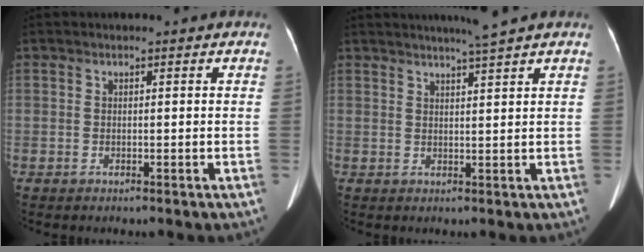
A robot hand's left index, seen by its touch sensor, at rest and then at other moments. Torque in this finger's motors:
{"motor_torque": [0.31, -0.52, 0.00, 0.04]}